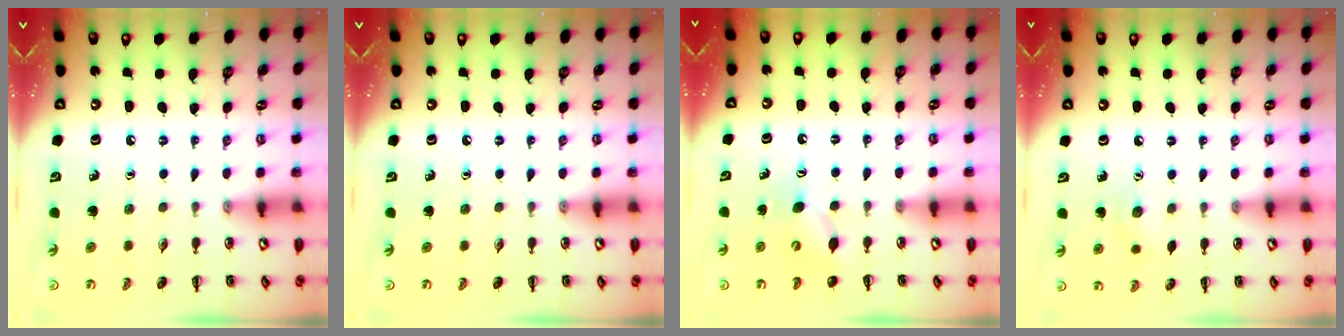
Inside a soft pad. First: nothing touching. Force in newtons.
{"total": 0.0}
{"total": 6.0, "press": 5.9, "slide": 1.4}
{"total": 6.3, "press": 6.1, "slide": 1.4}